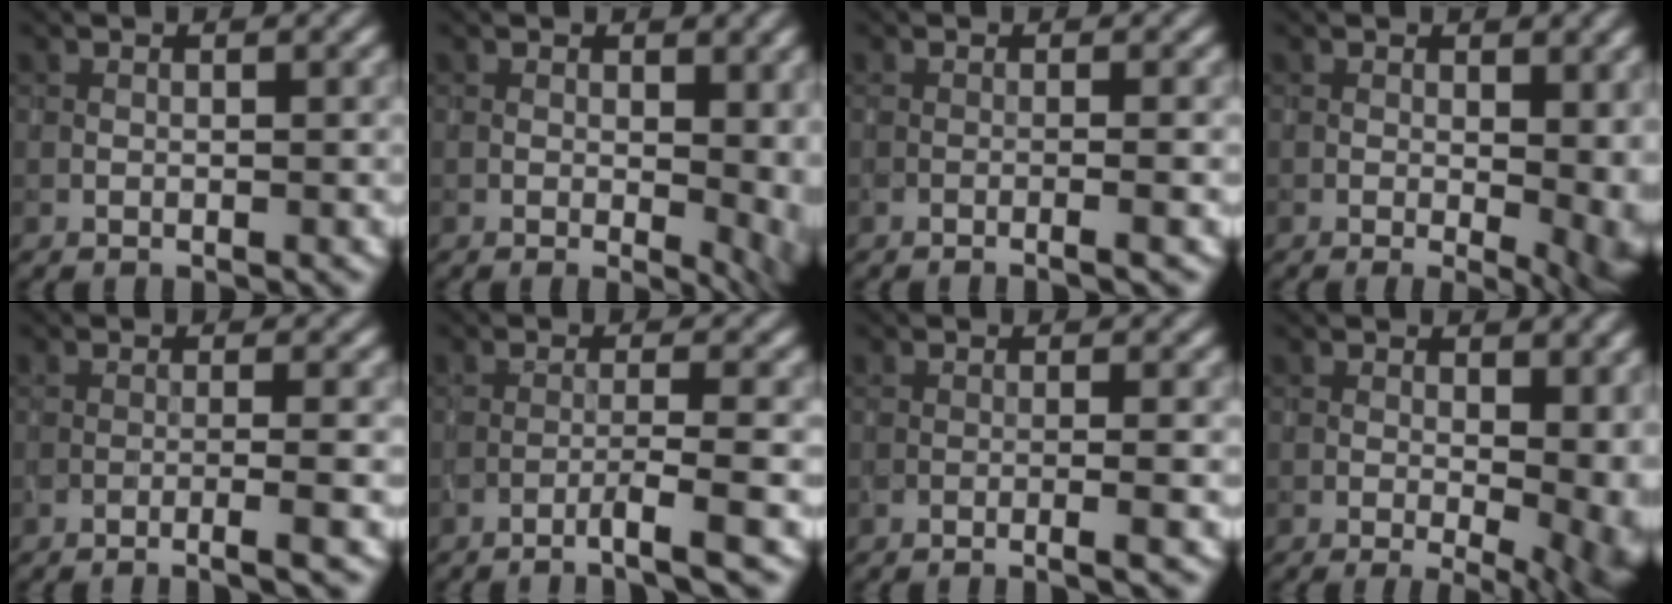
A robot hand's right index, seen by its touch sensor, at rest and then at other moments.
{"total": 4.7, "force": [0.1, 2.2, 4.2], "torque": [-0.044, -0.009, 0.005]}
{"total": 1.8, "force": [-0.6, 0.5, 1.7], "torque": [-0.015, -0.001, -0.021]}
{"total": 6.1, "force": [-0.3, 2.6, 5.5], "torque": [-0.055, -0.009, 0.000]}
{"total": 2.6, "force": [-1.3, 0.4, 2.3], "torque": [-0.021, 0.001, -0.035]}
{"total": 3.3, "force": [-1.9, 0.1, 2.7], "torque": [-0.034, 0.009, -0.047]}
{"total": 2.2, "force": [-0.9, 0.5, 1.9], "torque": [-0.017, 0.000, -0.025]}
{"total": 8.6, "force": [-0.5, 3.9, 7.6], "torque": [-0.069, -0.005, 0.005]}